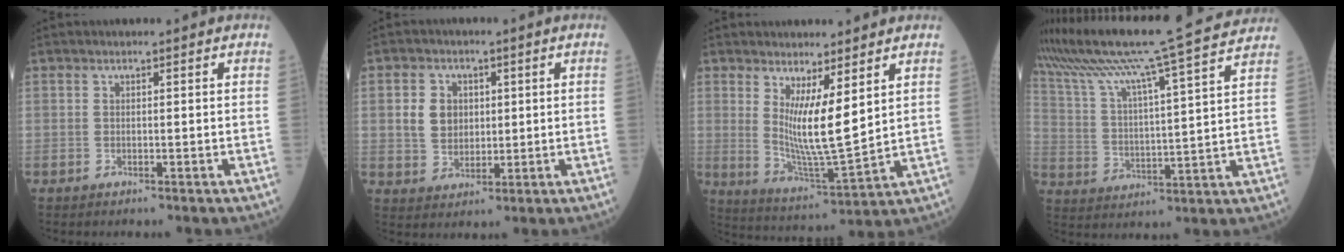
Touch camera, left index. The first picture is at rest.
{"total": 5.7, "force": [1.0, 4.7, 3.1], "torque": [-0.067, 0.010, 0.024]}
{"total": 8.7, "force": [3.0, 0.8, 8.1], "torque": [-0.159, -0.030, 0.061]}
{"total": 21.2, "force": [18.6, -2.1, 9.9], "torque": [-0.187, -0.013, 0.277]}